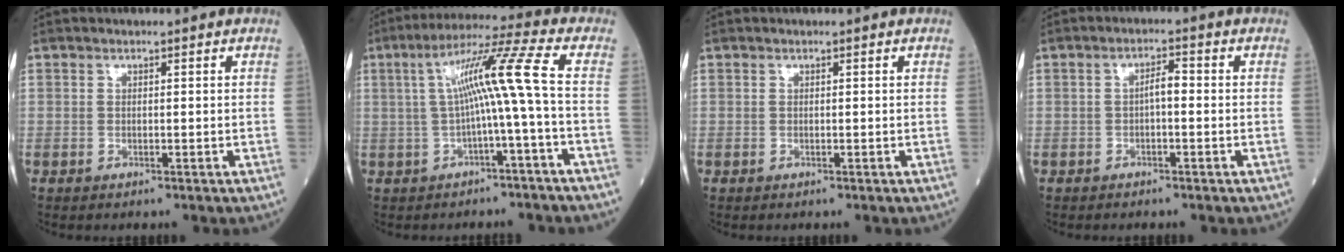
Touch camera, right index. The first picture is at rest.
{"total": 9.4, "force": [-0.4, -1.8, 9.3], "torque": [-0.163, 0.029, -0.002]}
{"total": 0.0}
{"total": 2.4, "force": [-0.2, 0.6, 2.3], "torque": [-0.036, 0.006, -0.006]}